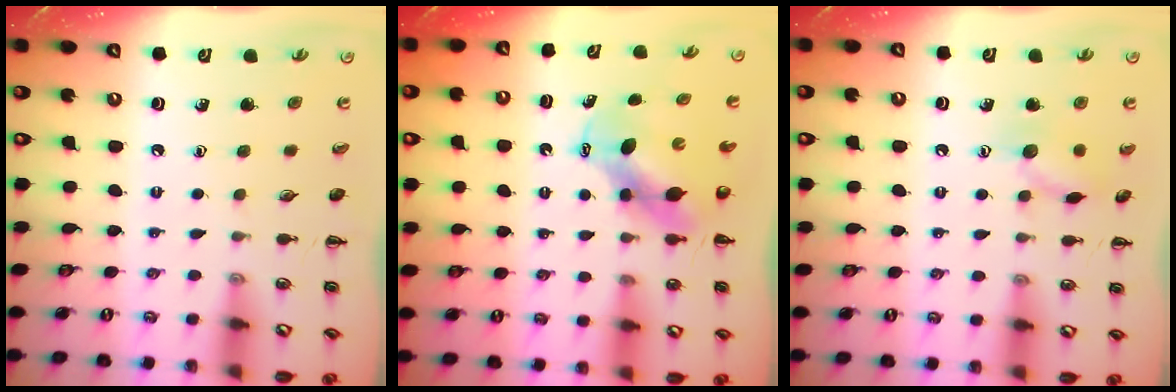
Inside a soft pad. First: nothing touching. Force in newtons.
{"total": 7.4, "press": 7.3, "slide": 1.4}
{"total": 9.0, "press": 9.0, "slide": 0.9}